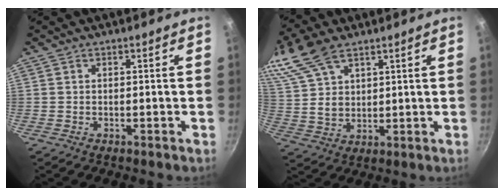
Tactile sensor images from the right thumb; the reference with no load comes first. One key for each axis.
{"total": 15.2, "fx": 9.4, "fy": 8.5, "fz": 8.5, "tx": -0.180, "ty": 0.008, "tz": 0.196}